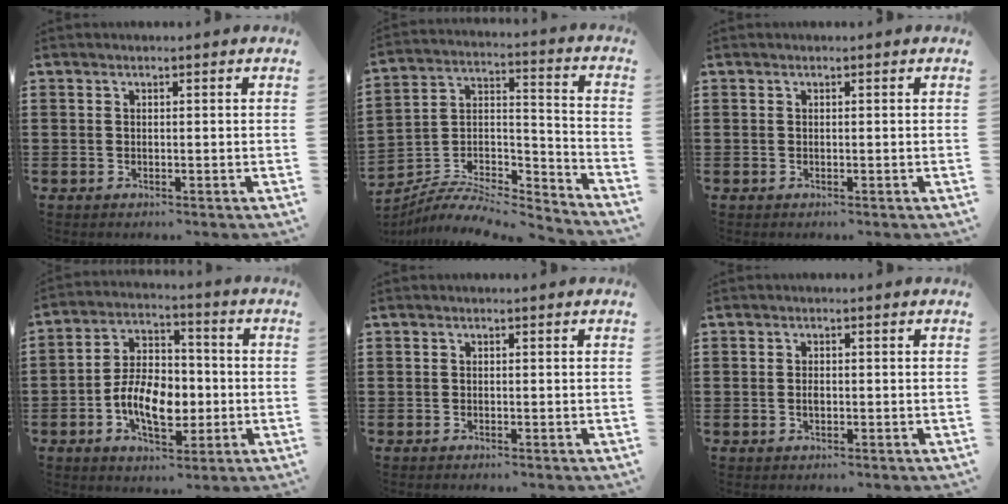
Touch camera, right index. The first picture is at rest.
{"total": 6.7, "force": [-5.8, 2.4, 2.2], "torque": [-0.043, 0.002, -0.116]}
{"total": 0.0}
{"total": 9.1, "force": [-2.3, 5.5, 6.9], "torque": [-0.134, 0.001, -0.049]}
{"total": 0.0}
{"total": 1.2, "force": [0.0, 0.7, 1.0], "torque": [-0.021, 0.003, -0.001]}